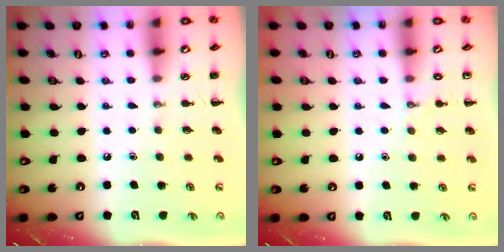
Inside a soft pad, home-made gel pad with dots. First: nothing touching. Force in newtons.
{"total": 5.5, "press": 5.2, "slide": 1.6}